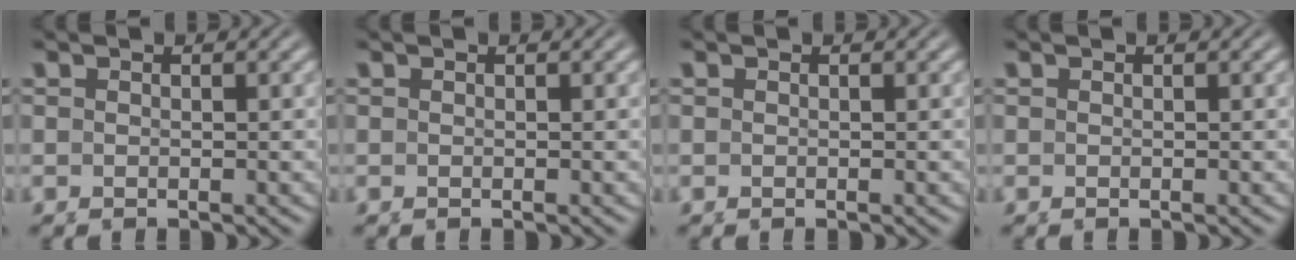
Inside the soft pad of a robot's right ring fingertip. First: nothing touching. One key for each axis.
{"total": 0.0}
{"total": 0.0}
{"total": 0.0}